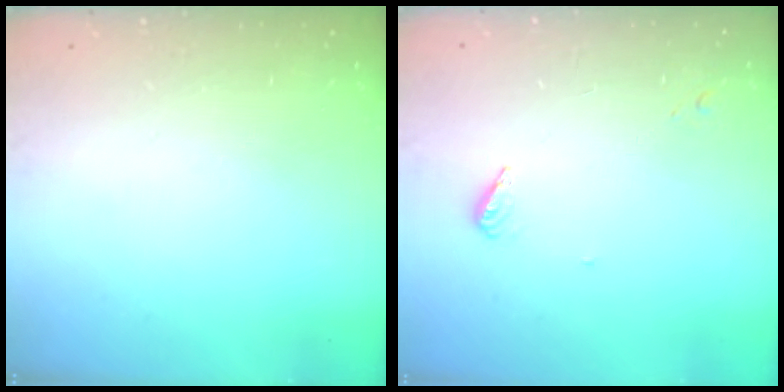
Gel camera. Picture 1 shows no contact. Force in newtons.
{"total": 3.9, "press": 3.9, "slide": 0.5}